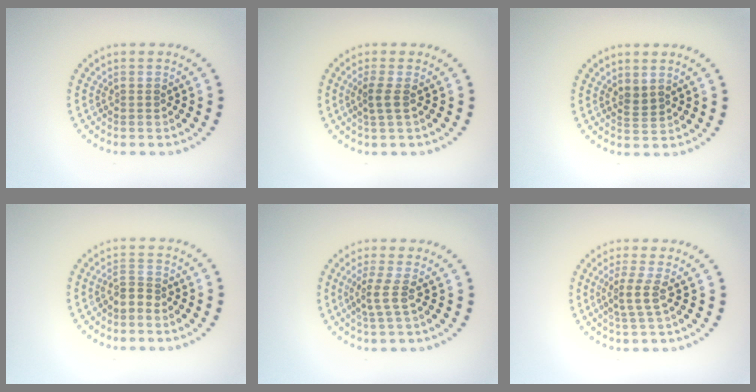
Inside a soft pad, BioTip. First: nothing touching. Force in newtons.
{"total": 1.6, "press": 1.3, "slide": 0.9}
{"total": 1.2, "press": 0.9, "slide": 0.8}
{"total": 1.7, "press": 1.2, "slide": 1.1}
{"total": 2.1, "press": 1.5, "slide": 1.4}
{"total": 2.1, "press": 1.6, "slide": 1.4}